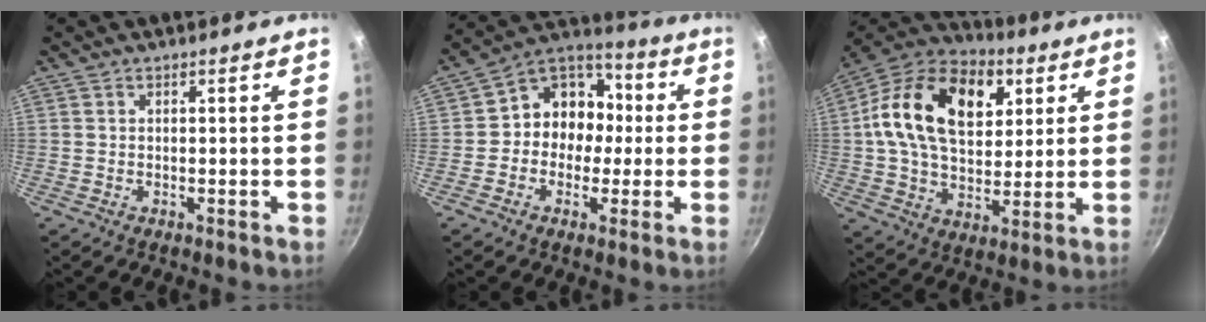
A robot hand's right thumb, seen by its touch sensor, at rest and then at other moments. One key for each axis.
{"total": 11.9, "fx": -0.5, "fy": 10.4, "fz": 5.8, "tx": -0.034, "ty": 0.041, "tz": -0.031}
{"total": 23.3, "fx": 6.6, "fy": 15.1, "fz": 16.5, "tx": -0.257, "ty": 0.004, "tz": 0.099}